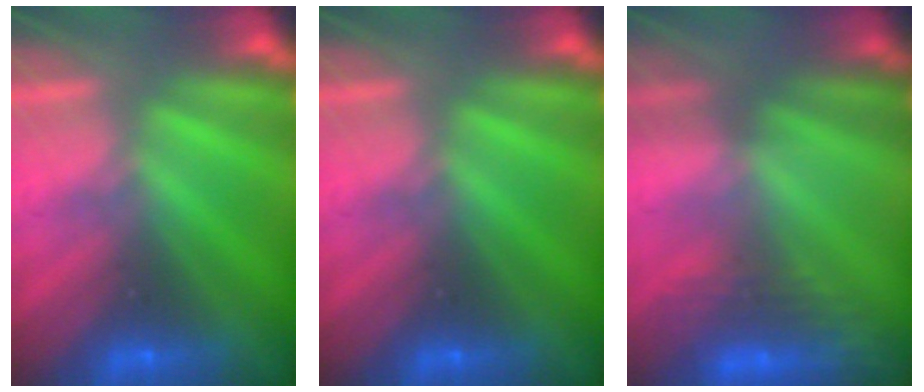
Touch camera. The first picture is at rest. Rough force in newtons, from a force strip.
{"total": 0.0}
{"total": 3.0}